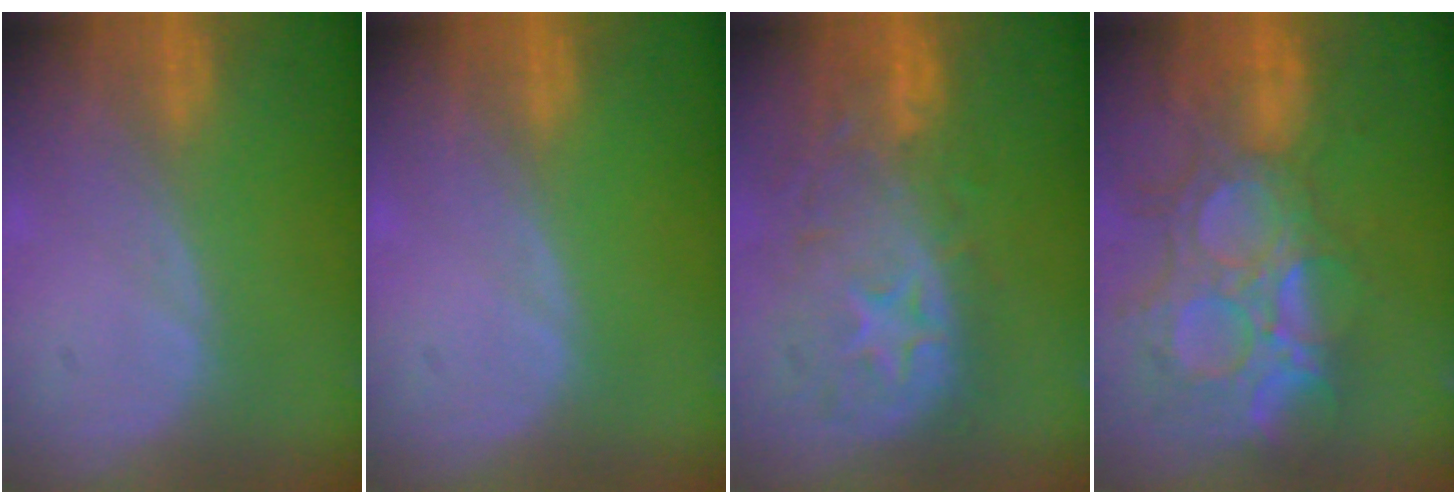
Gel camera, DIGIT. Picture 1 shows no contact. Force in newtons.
{"total": 0.0}
{"total": 11.0, "press": 9.7, "slide": 5.1}
{"total": 13.4, "press": 11.4, "slide": 7.0}